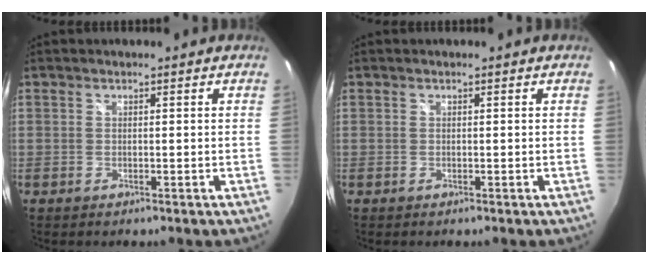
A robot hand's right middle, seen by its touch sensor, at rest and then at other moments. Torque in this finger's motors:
{"motor_torque": [0.02, -0.25, -0.01, 0.01]}